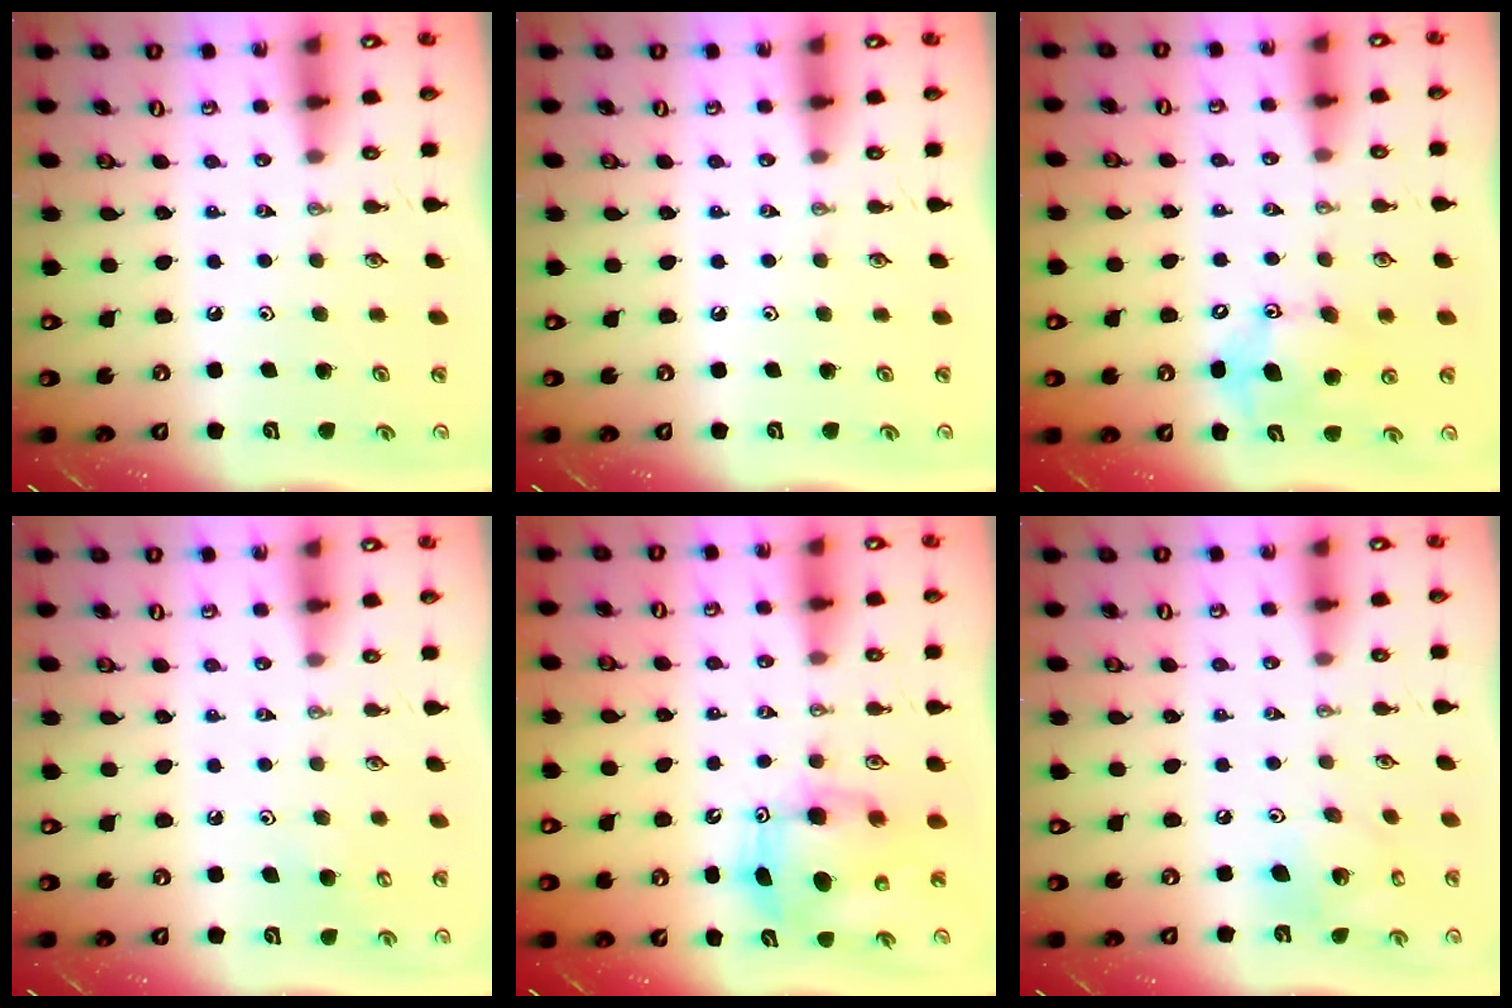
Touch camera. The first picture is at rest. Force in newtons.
{"total": 0.0}
{"total": 12.0, "press": 11.7, "slide": 2.8}
{"total": 4.4, "press": 4.4, "slide": 0.5}
{"total": 9.2, "press": 9.0, "slide": 2.1}
{"total": 11.3, "press": 11.0, "slide": 2.2}